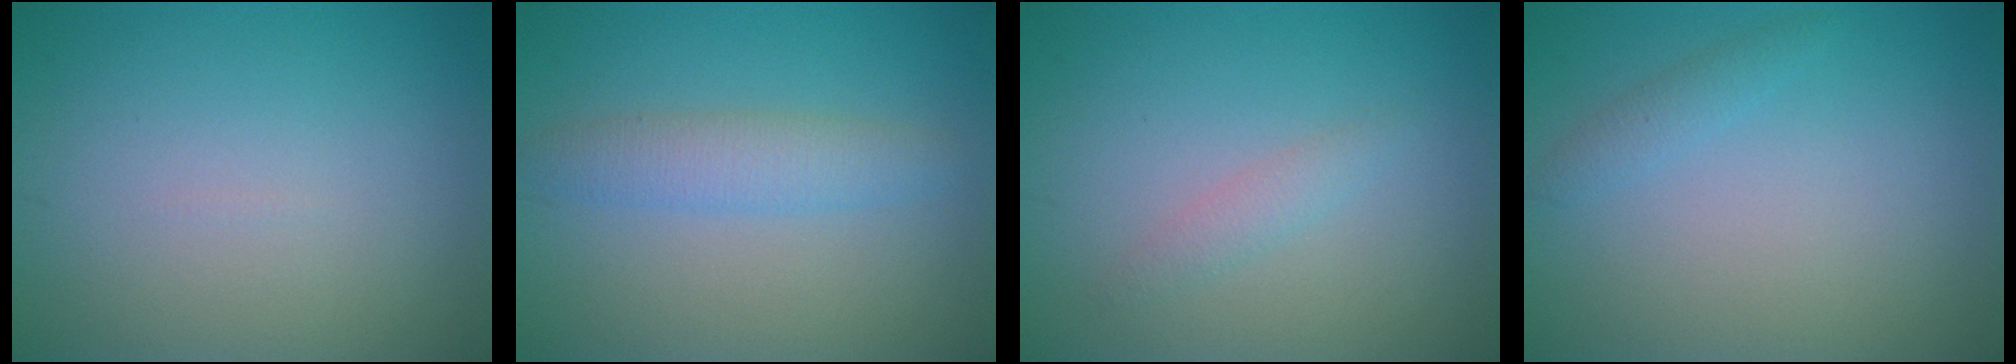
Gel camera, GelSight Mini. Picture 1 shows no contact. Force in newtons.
{"total": 2.7, "press": 2.7, "slide": 0.1}
{"total": 1.2, "press": 1.2, "slide": 0.0}
{"total": 1.1, "press": 1.1, "slide": 0.1}